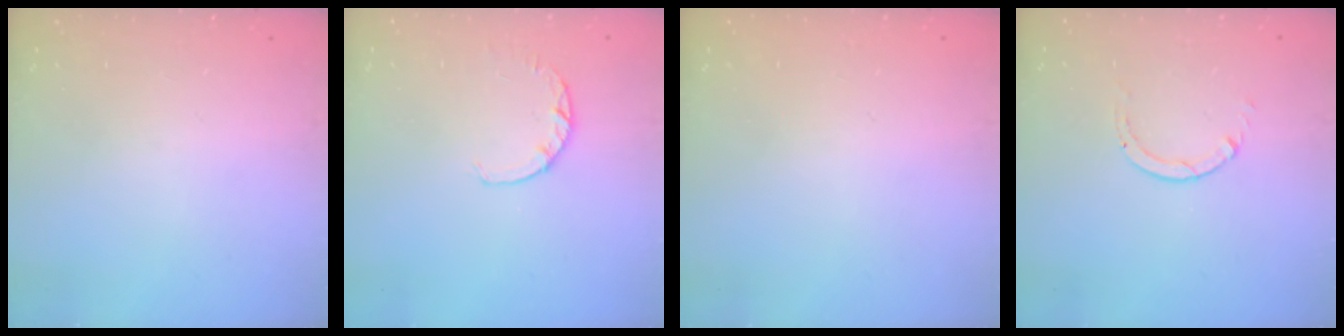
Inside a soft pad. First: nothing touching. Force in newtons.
{"total": 2.8, "press": 2.7, "slide": 0.5}
{"total": 2.6, "press": 2.6, "slide": 0.2}
{"total": 0.9, "press": 0.9, "slide": 0.1}